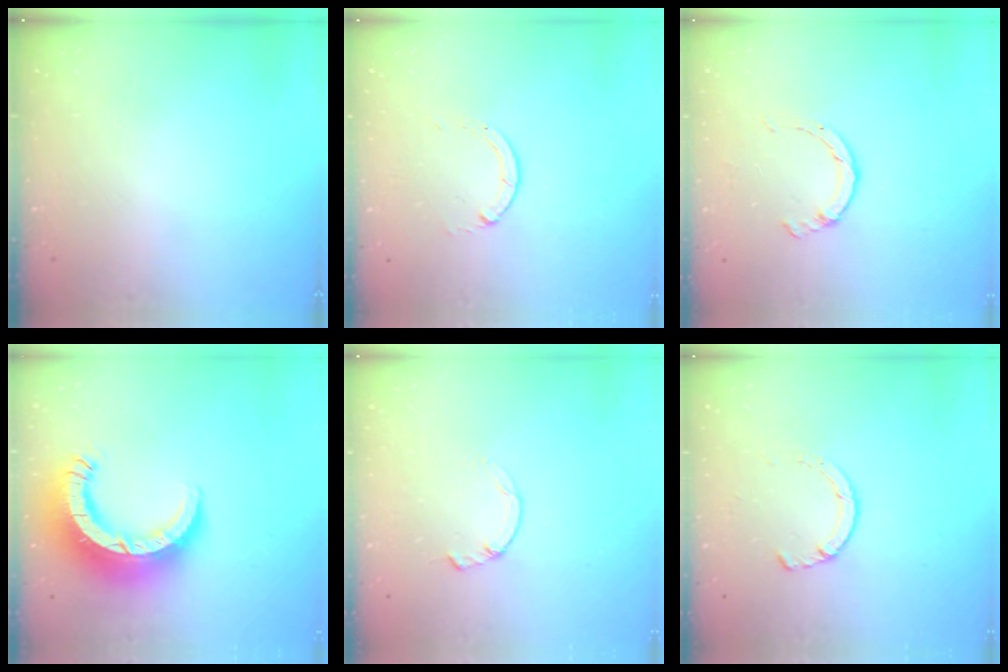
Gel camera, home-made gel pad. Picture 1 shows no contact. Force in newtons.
{"total": 0.0}
{"total": 2.6, "press": 2.6, "slide": 0.4}
{"total": 15.8, "press": 15.7, "slide": 1.6}
{"total": 0.5, "press": 0.4, "slide": 0.3}
{"total": 1.2, "press": 1.2, "slide": 0.3}